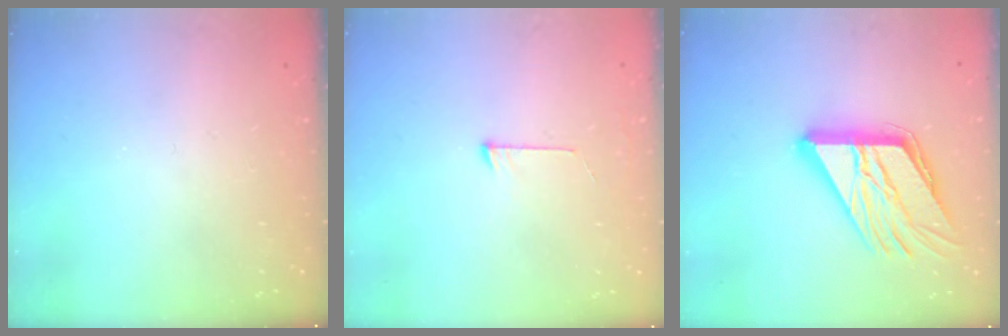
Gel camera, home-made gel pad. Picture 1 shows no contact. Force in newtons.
{"total": 5.5, "press": 5.5, "slide": 0.5}
{"total": 18.6, "press": 18.5, "slide": 2.2}